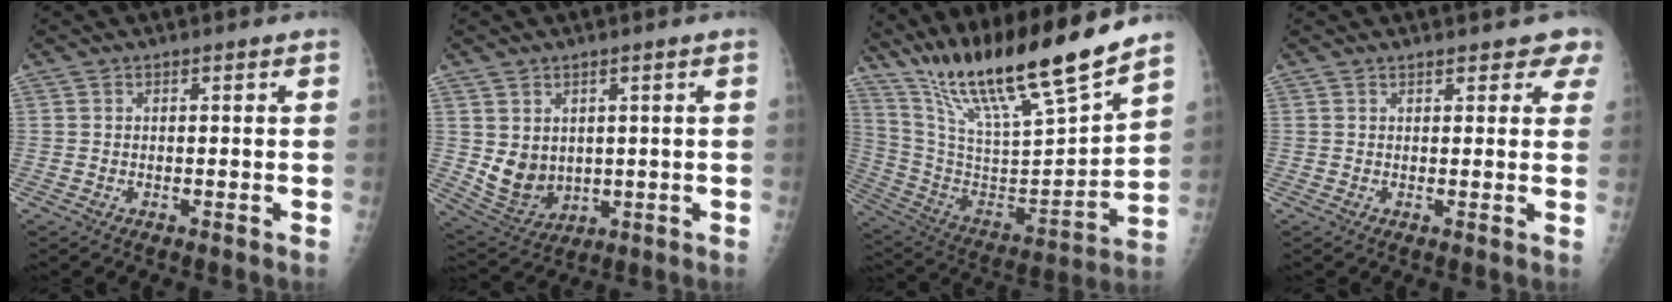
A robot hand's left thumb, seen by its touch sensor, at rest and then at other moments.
{"total": 7.8, "force": [1.0, 6.3, 4.4], "torque": [-0.058, -0.020, 0.047]}
{"total": 24.6, "force": [19.7, 2.5, 14.5], "torque": [-0.235, -0.092, 0.353]}
{"total": 4.3, "force": [3.6, 1.8, 1.4], "torque": [0.017, -0.012, 0.029]}